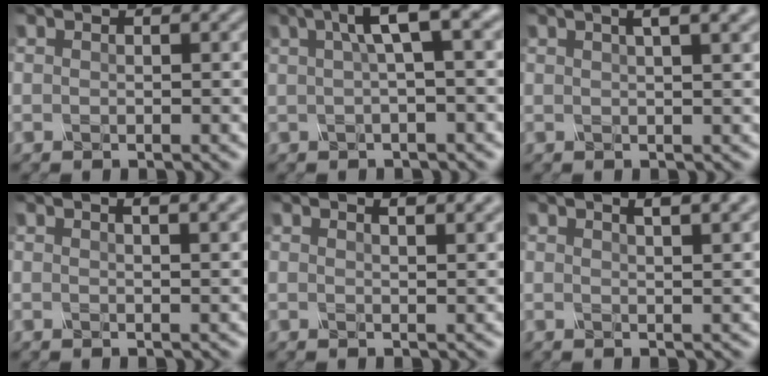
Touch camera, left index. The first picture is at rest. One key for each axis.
{"total": 5.5, "fx": 1.7, "fy": 1.3, "fz": 5.1, "tx": -0.067, "ty": 0.017, "tz": 0.019}
{"total": 5.7, "fx": 3.0, "fy": 2.3, "fz": 4.2, "tx": -0.032, "ty": 0.029, "tz": 0.010}
{"total": 4.8, "fx": 2.8, "fy": 2.0, "fz": 3.4, "tx": -0.012, "ty": 0.026, "tz": 0.005}
{"total": 4.6, "fx": 3.1, "fy": 1.8, "fz": 2.8, "tx": -0.012, "ty": 0.024, "tz": 0.013}
{"total": 5.4, "fx": 3.2, "fy": 2.1, "fz": 3.7, "tx": -0.014, "ty": 0.027, "tz": 0.011}